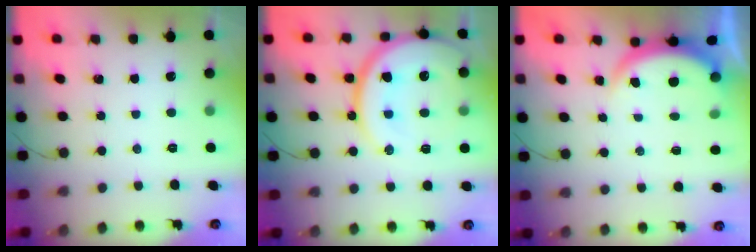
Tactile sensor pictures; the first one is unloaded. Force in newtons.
{"total": 20.7, "press": 20.6, "slide": 2.5}
{"total": 4.6, "press": 4.6, "slide": 0.7}